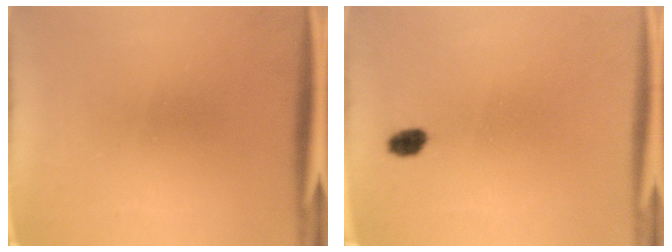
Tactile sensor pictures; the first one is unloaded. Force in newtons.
{"total": 2.1}